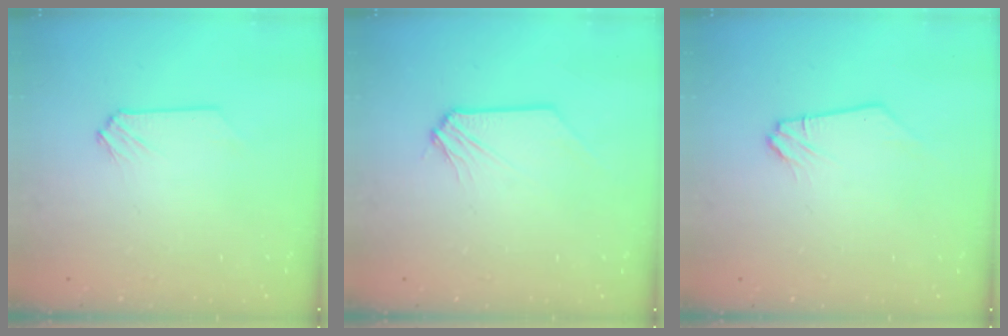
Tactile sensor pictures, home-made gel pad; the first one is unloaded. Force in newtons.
{"total": 1.1, "press": 1.1, "slide": 0.2}
{"total": 0.0}